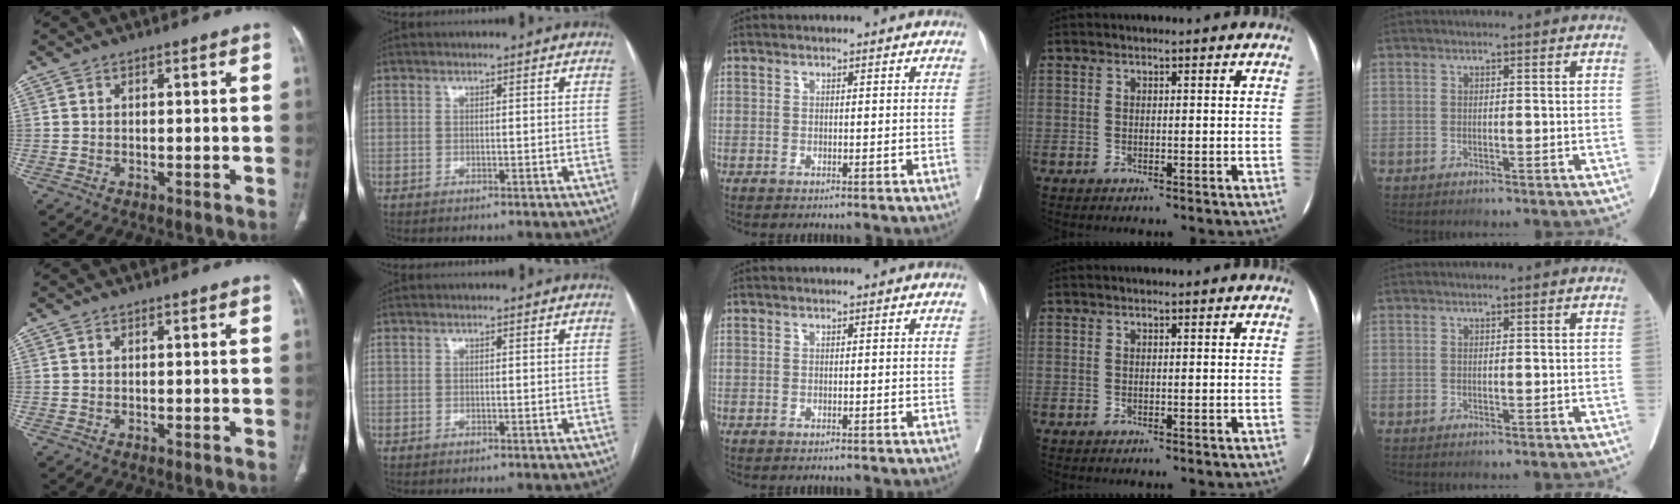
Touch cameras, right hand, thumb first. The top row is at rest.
{}